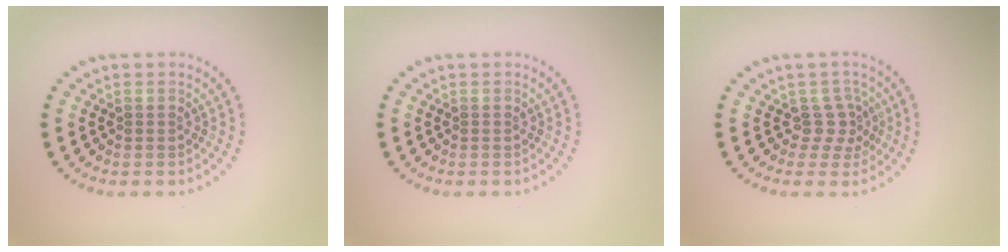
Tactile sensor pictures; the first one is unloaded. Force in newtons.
{"total": 0.0}
{"total": 2.0, "press": 1.4, "slide": 1.5}